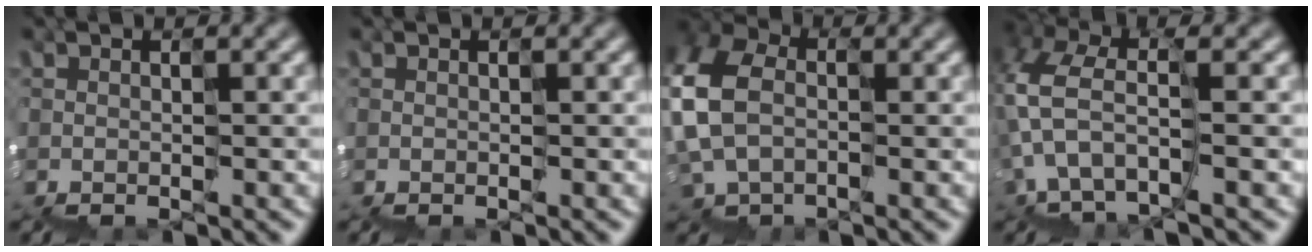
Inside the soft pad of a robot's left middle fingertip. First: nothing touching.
{"total": 0.0}
{"total": 5.4, "force": [0.3, 4.6, 2.7], "torque": [-0.091, 0.017, 0.000]}
{"total": 4.7, "force": [-1.1, 2.5, 3.8], "torque": [-0.095, 0.018, -0.025]}